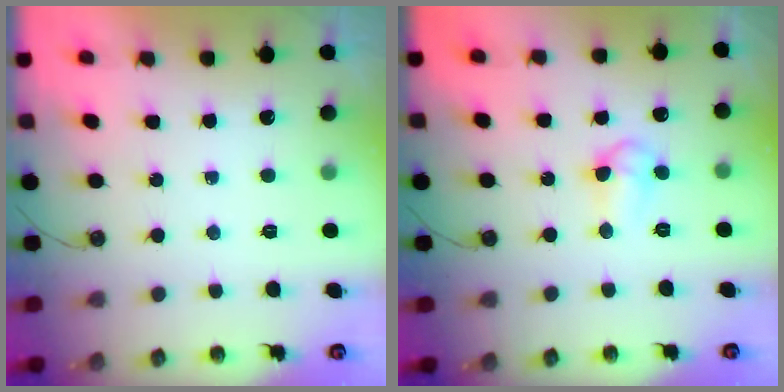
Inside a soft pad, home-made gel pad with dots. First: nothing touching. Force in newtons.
{"total": 6.1, "press": 6.0, "slide": 1.0}